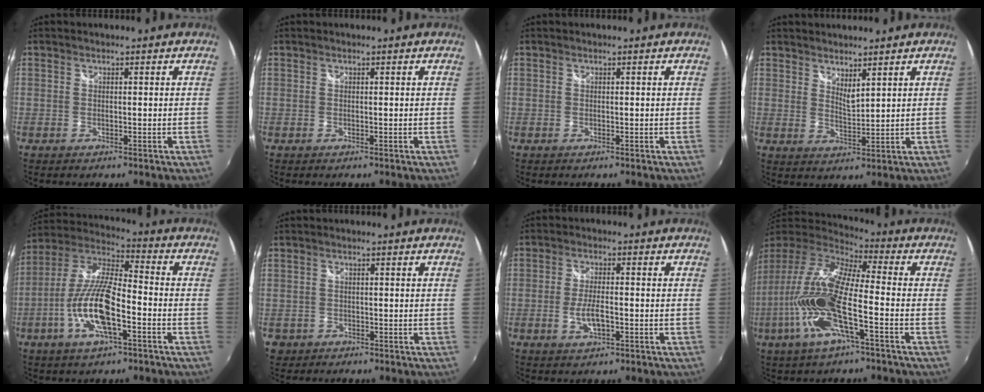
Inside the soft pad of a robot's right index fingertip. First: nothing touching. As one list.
[{"total": 0.0}, {"total": 0.0}, {"total": 3.4, "force": [2.8, 0.6, 1.7], "torque": [-0.027, -0.005, 0.048]}, {"total": 14.7, "force": [-5.4, 4.3, 13.0], "torque": [-0.269, -0.007, -0.105]}, {"total": 2.5, "force": [-0.7, 2.3, 0.5], "torque": [-0.016, 0.000, -0.006]}, {"total": 4.8, "force": [-1.5, 1.6, 4.2], "torque": [-0.087, -0.005, -0.025]}, {"total": 20.5, "force": [-6.5, 4.9, 18.8], "torque": [-0.371, -0.028, -0.135]}]